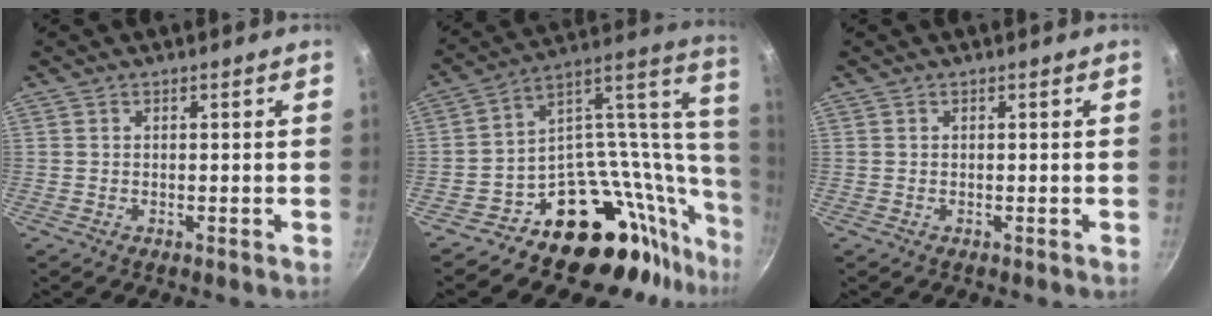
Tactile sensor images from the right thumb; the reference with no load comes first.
{"total": 22.2, "force": [-14.6, 10.0, 13.5], "torque": [-0.048, 0.160, -0.208]}
{"total": 0.0}